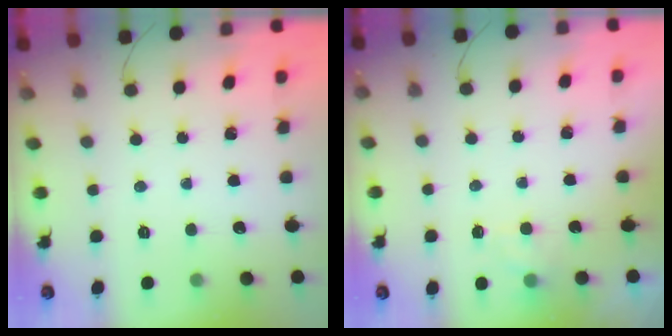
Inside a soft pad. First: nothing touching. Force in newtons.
{"total": 2.0, "press": 1.5, "slide": 1.3}